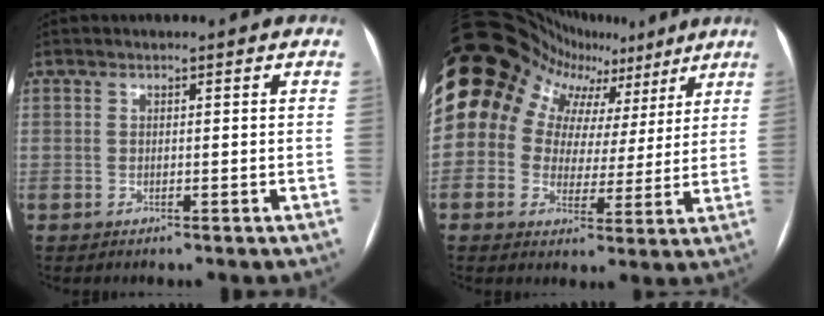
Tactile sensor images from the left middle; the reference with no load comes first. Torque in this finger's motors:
{"motor_torque": [2.14, 0.00, 1.06, 0.21]}